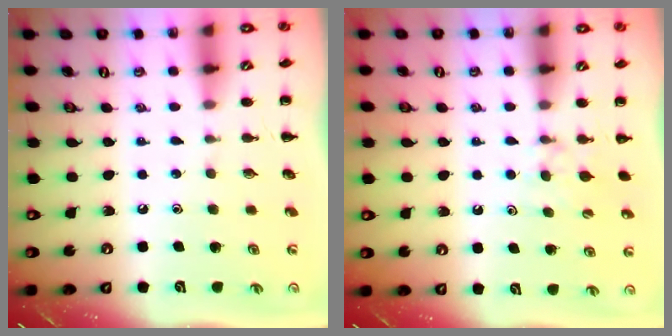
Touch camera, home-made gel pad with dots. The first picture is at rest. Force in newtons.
{"total": 5.3, "press": 5.1, "slide": 1.6}